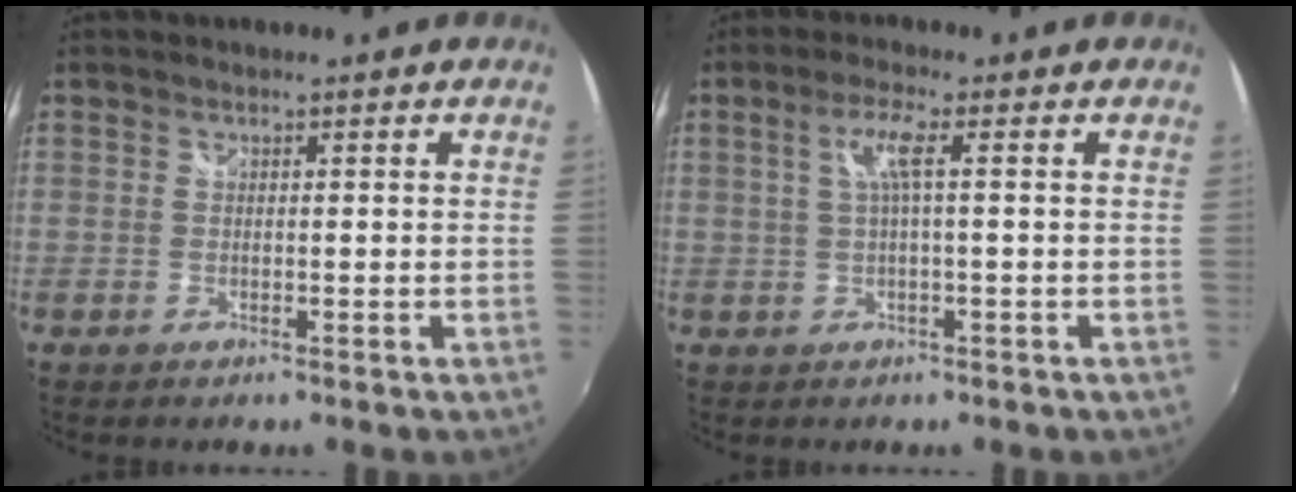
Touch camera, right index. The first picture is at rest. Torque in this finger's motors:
{"motor_torque": [0.53, 0.02, 0.29, 0.08]}